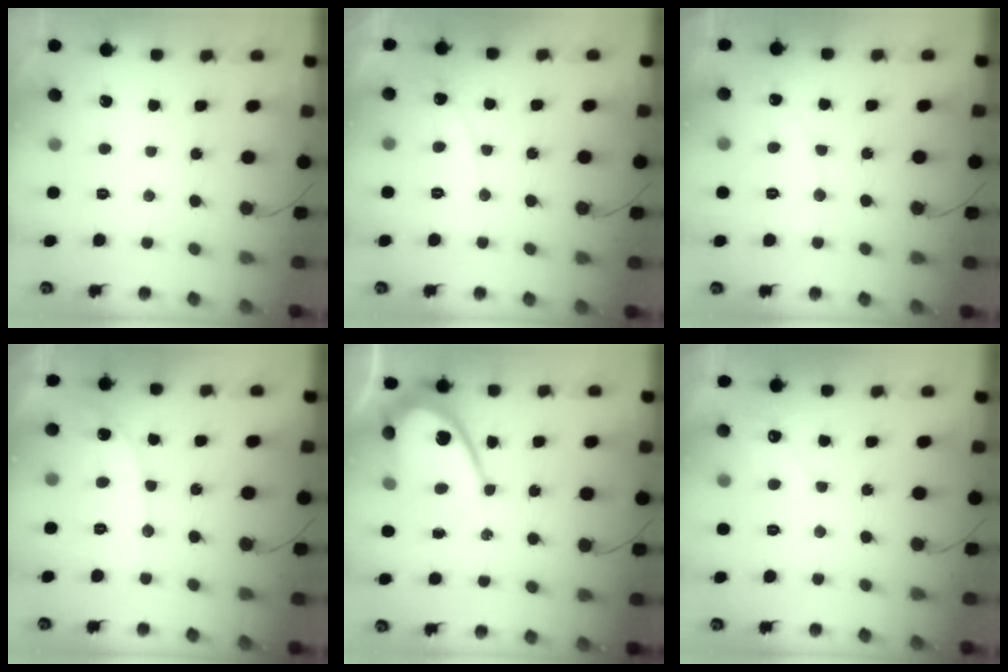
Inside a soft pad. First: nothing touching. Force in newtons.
{"total": 8.3, "press": 8.3, "slide": 0.5}
{"total": 3.9, "press": 3.8, "slide": 0.3}
{"total": 9.4, "press": 9.4, "slide": 0.6}
{"total": 11.8, "press": 11.7, "slide": 1.0}
{"total": 2.8, "press": 2.8, "slide": 0.1}